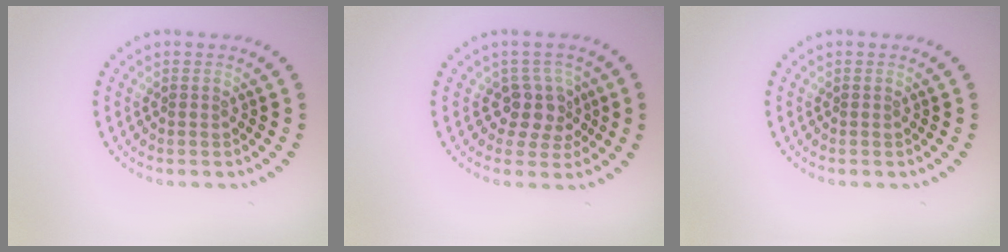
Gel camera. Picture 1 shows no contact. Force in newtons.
{"total": 2.9, "press": 2.3, "slide": 1.7}
{"total": 0.0}